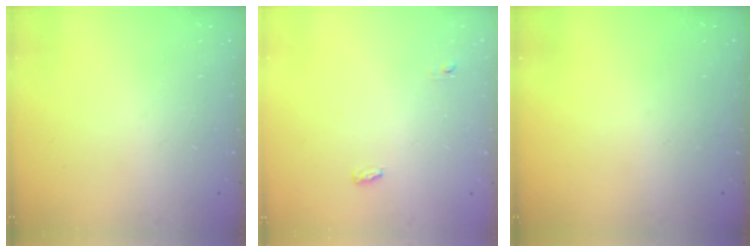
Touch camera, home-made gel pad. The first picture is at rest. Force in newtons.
{"total": 3.5, "press": 3.4, "slide": 1.0}
{"total": 0.0}